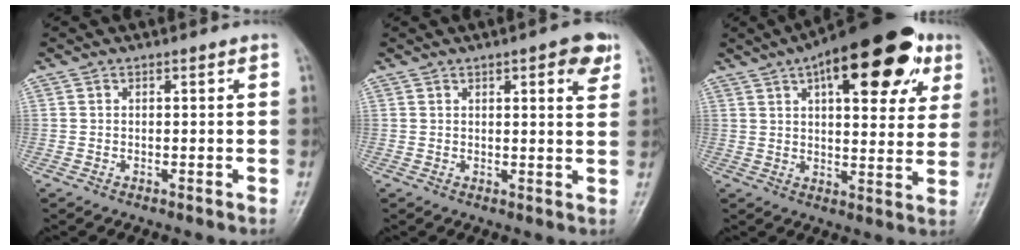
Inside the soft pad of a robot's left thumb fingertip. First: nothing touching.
{"total": 5.5, "force": [2.8, 1.6, 4.4], "torque": [-0.046, -0.010, 0.031]}
{"total": 23.7, "force": [11.2, 9.8, 18.4], "torque": [-0.234, -0.002, 0.156]}